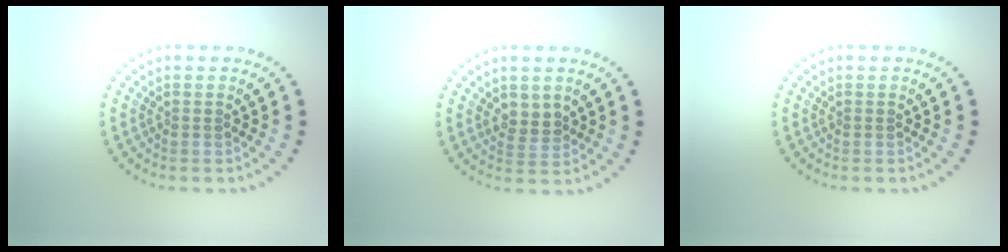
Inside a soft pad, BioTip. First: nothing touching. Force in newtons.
{"total": 1.9, "press": 1.7, "slide": 0.8}
{"total": 0.0}